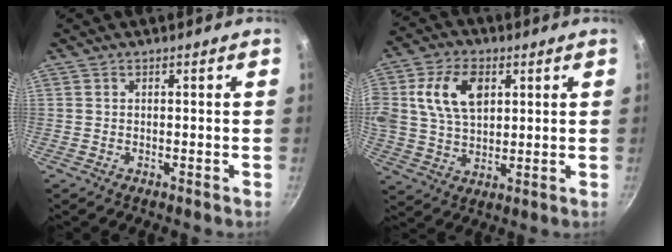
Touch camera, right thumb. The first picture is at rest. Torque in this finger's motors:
{"motor_torque": [-0.33, 1.55, 0.34, 0.26, 0.20]}